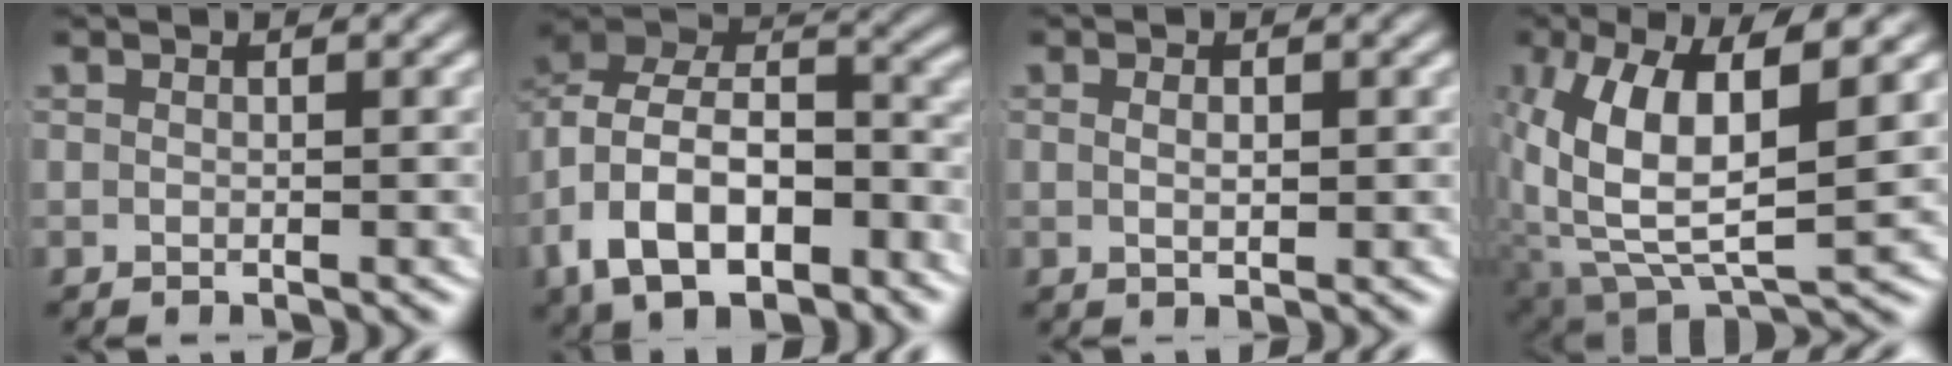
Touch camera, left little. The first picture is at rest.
{"total": 12.1, "force": [-1.2, 9.3, 7.6], "torque": [-0.154, -0.020, -0.022]}
{"total": 0.8, "force": [0.2, 0.0, 0.8], "torque": [-0.011, -0.006, 0.009]}
{"total": 11.2, "force": [-0.1, 6.5, 9.1], "torque": [-0.189, -0.035, 0.022]}